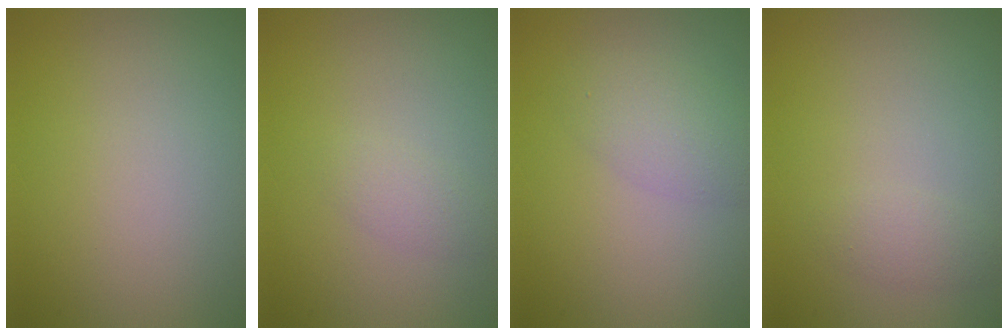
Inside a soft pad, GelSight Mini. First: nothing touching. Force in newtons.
{"total": 1.2, "press": 1.2, "slide": 0.1}
{"total": 3.0, "press": 3.0, "slide": 0.2}
{"total": 1.2, "press": 1.2, "slide": 0.0}